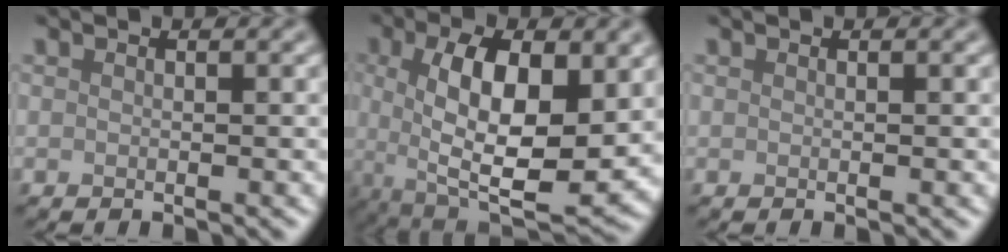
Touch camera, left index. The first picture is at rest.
{"total": 11.5, "force": [1.2, 5.0, 10.3], "torque": [-0.172, -0.007, 0.018]}
{"total": 0.0}